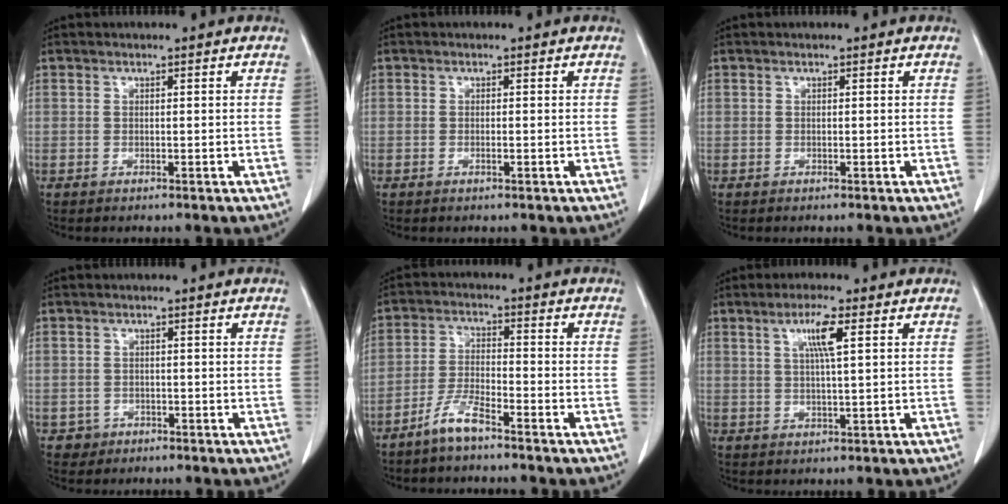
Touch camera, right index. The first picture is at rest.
{"total": 0.5, "force": [-0.2, 0.0, 0.5], "torque": [-0.011, -0.001, -0.002]}
{"total": 0.0}
{"total": 2.0, "force": [-1.0, 1.7, -0.2], "torque": [0.006, 0.010, -0.016]}
{"total": 5.3, "force": [-4.1, 0.6, 3.3], "torque": [-0.074, -0.006, -0.086]}
{"total": 4.9, "force": [1.8, 0.0, 4.5], "torque": [-0.083, 0.001, 0.033]}